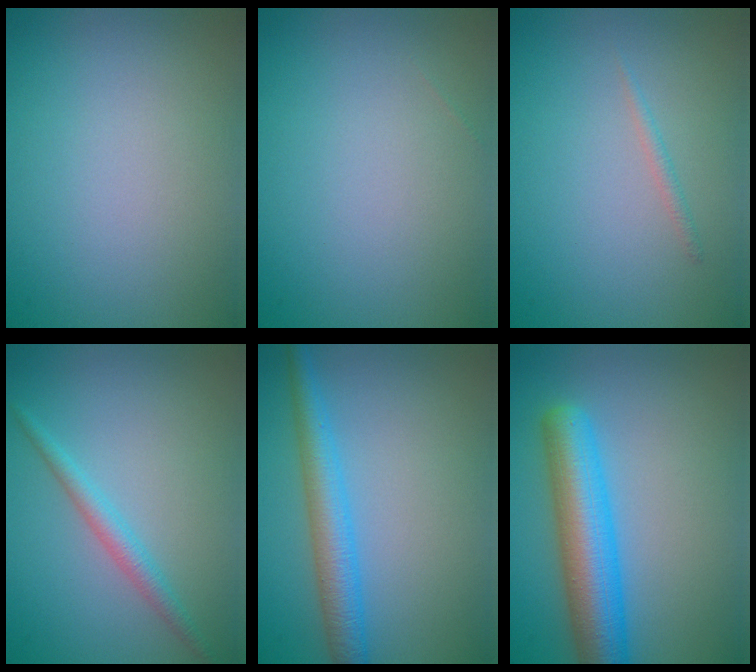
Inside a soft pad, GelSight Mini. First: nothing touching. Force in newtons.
{"total": 0.0}
{"total": 0.7, "press": 0.7, "slide": 0.1}
{"total": 2.0, "press": 2.0, "slide": 0.0}
{"total": 3.9, "press": 3.9, "slide": 0.1}
{"total": 7.0, "press": 7.0, "slide": 0.2}